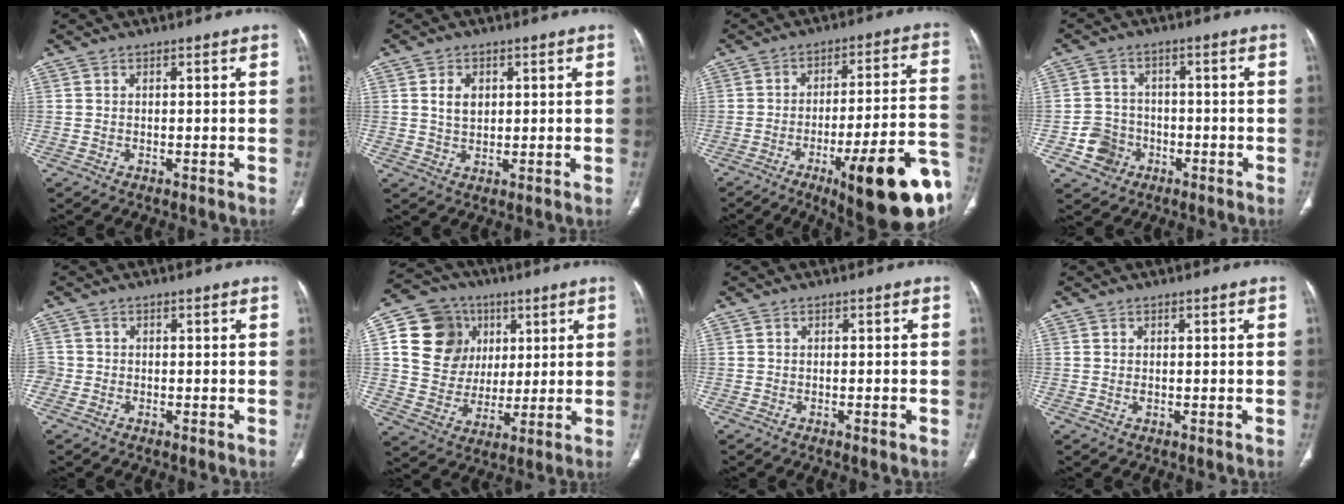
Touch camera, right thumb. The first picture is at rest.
{"total": 3.9, "force": [1.1, 2.7, 2.6], "torque": [-0.032, -0.006, 0.024]}
{"total": 25.1, "force": [-11.3, 5.2, 21.9], "torque": [-0.226, 0.047, -0.154]}
{"total": 6.3, "force": [-2.8, 5.5, 1.4], "torque": [0.000, 0.023, -0.045]}
{"total": 2.2, "force": [-0.5, 2.1, 0.5], "torque": [-0.003, 0.006, -0.013]}
{"total": 16.0, "force": [5.0, 13.9, 6.3], "torque": [-0.079, 0.004, 0.096]}
{"total": 1.1, "force": [-0.6, 0.2, 0.9], "torque": [-0.014, -0.001, -0.008]}
{"total": 0.5, "force": [-0.1, 0.3, 0.4], "torque": [-0.009, -0.001, -0.001]}